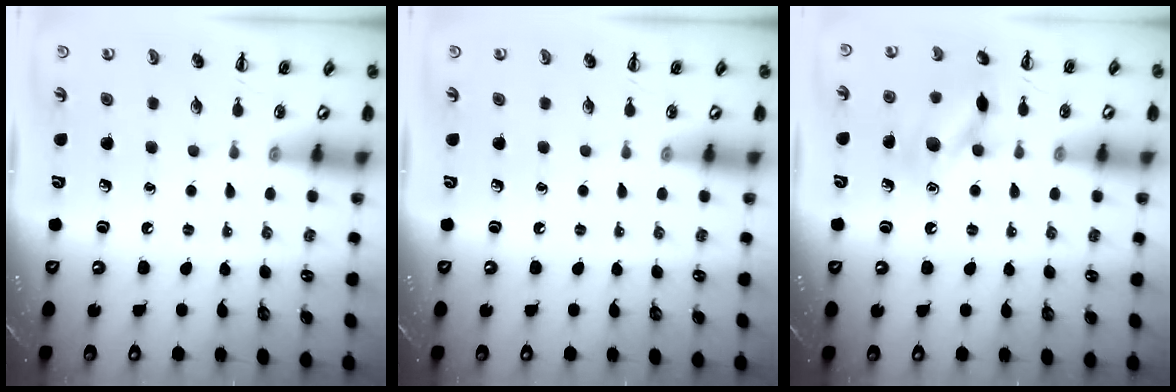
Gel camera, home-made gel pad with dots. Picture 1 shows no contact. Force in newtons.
{"total": 0.0}
{"total": 11.9, "press": 11.9, "slide": 0.6}